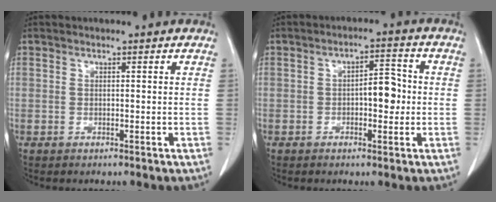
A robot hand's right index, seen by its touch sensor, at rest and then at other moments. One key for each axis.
{"total": 4.8, "fx": -0.3, "fy": 2.1, "fz": 4.3, "tx": -0.056, "ty": 0.015, "tz": -0.002}